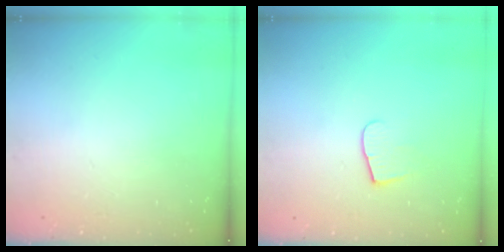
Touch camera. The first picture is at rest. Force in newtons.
{"total": 5.7, "press": 5.7, "slide": 0.5}